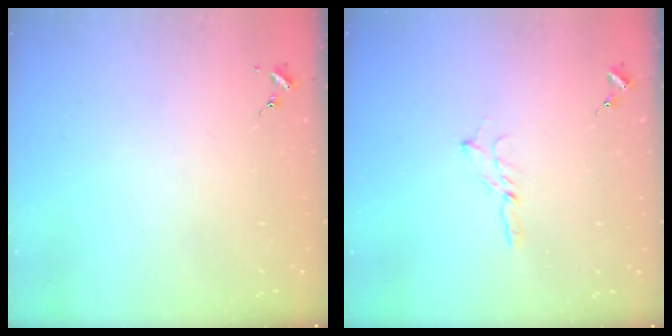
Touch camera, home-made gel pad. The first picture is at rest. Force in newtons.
{"total": 2.1, "press": 2.1, "slide": 0.2}